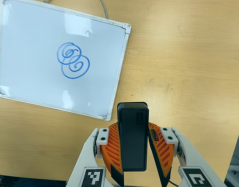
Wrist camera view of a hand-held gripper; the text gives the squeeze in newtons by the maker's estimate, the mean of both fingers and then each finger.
{"total": 6.7, "left": 5.9, "right": 7.4}